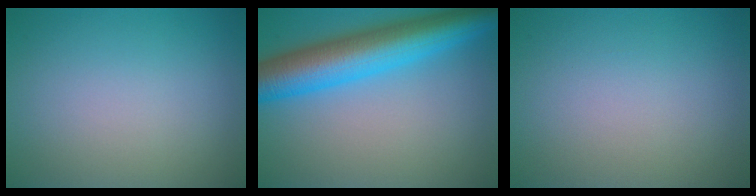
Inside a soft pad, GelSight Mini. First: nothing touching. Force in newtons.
{"total": 9.2, "press": 9.2, "slide": 0.3}
{"total": 0.0}